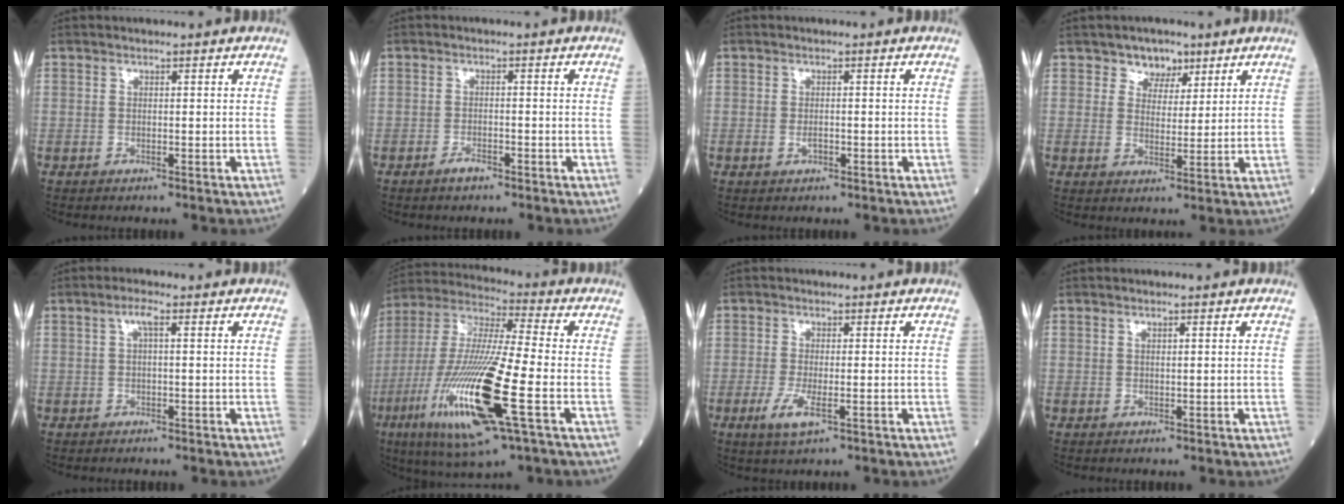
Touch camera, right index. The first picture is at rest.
{"total": 1.7, "force": [-1.3, 0.4, 0.9], "torque": [-0.017, 0.000, -0.022]}
{"total": 1.2, "force": [-0.4, 0.6, 0.9], "torque": [-0.018, 0.000, -0.006]}
{"total": 4.4, "force": [2.9, 3.1, 1.2], "torque": [-0.014, 0.004, 0.047]}
{"total": 2.0, "force": [0.6, 0.4, 1.8], "torque": [-0.037, 0.008, 0.010]}
{"total": 22.0, "force": [-6.9, 2.3, 20.7], "torque": [-0.455, -0.036, -0.128]}
{"total": 3.9, "force": [-1.5, 0.8, 3.5], "torque": [-0.075, -0.009, -0.026]}
{"total": 0.8, "force": [0.4, 0.2, 0.7], "torque": [-0.015, 0.000, 0.007]}